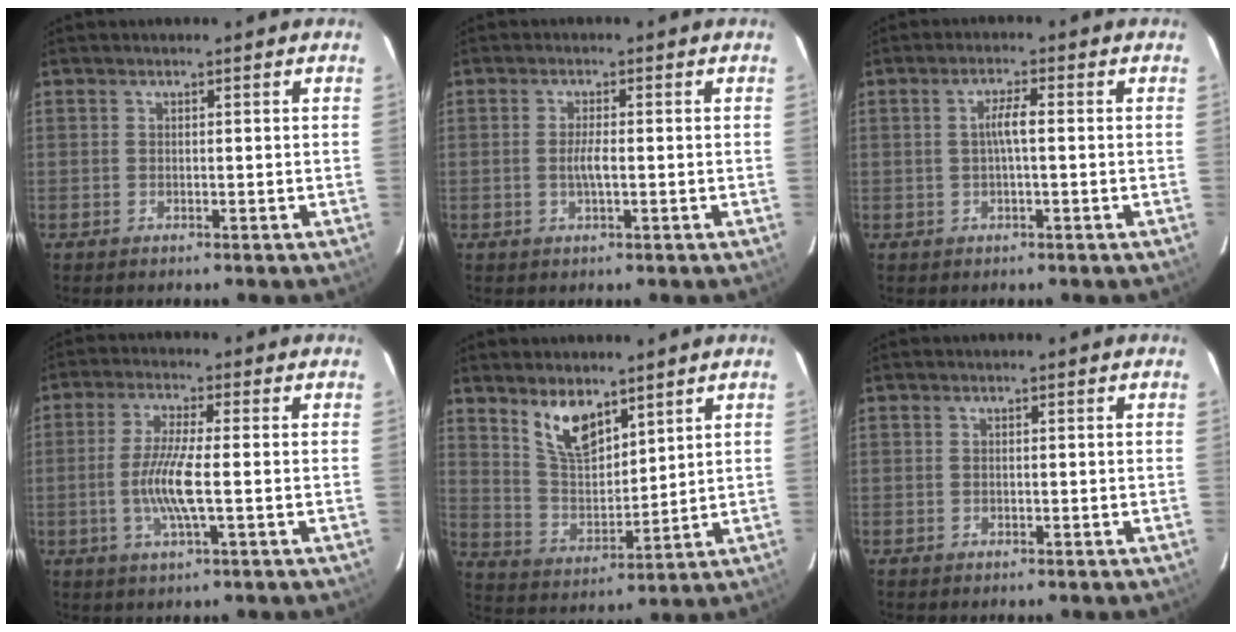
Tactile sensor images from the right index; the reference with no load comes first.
{"total": 2.5, "force": [-0.4, 0.3, 2.5], "torque": [-0.048, -0.001, -0.008]}
{"total": 2.9, "force": [-0.1, 0.2, 2.9], "torque": [-0.056, 0.006, -0.002]}
{"total": 7.8, "force": [-1.5, 0.6, 7.6], "torque": [-0.151, -0.005, -0.032]}
{"total": 9.4, "force": [6.4, 4.1, 5.7], "torque": [-0.101, 0.001, 0.132]}
{"total": 0.0}